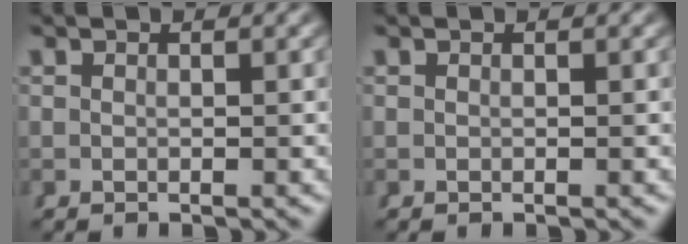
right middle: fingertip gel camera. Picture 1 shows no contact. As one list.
[{"total": 0.0}]